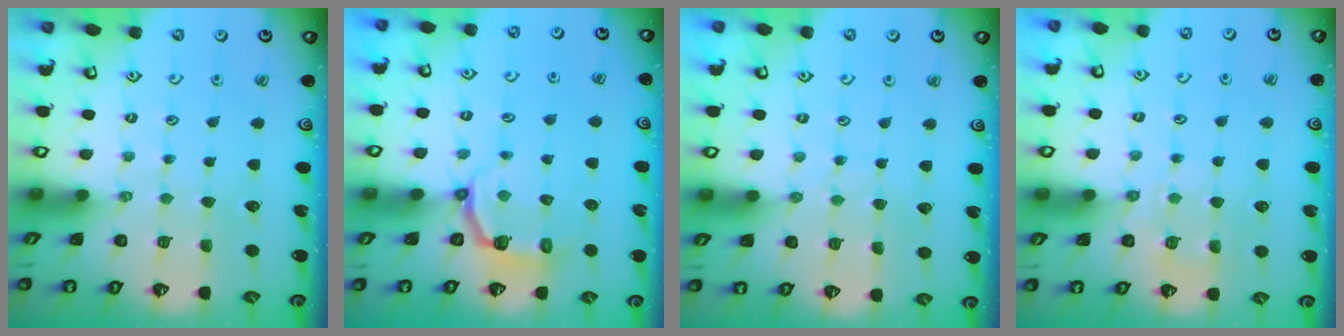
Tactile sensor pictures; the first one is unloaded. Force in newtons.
{"total": 4.1, "press": 2.5, "slide": 3.2}
{"total": 4.4, "press": 4.4, "slide": 0.4}
{"total": 5.5, "press": 5.4, "slide": 0.9}